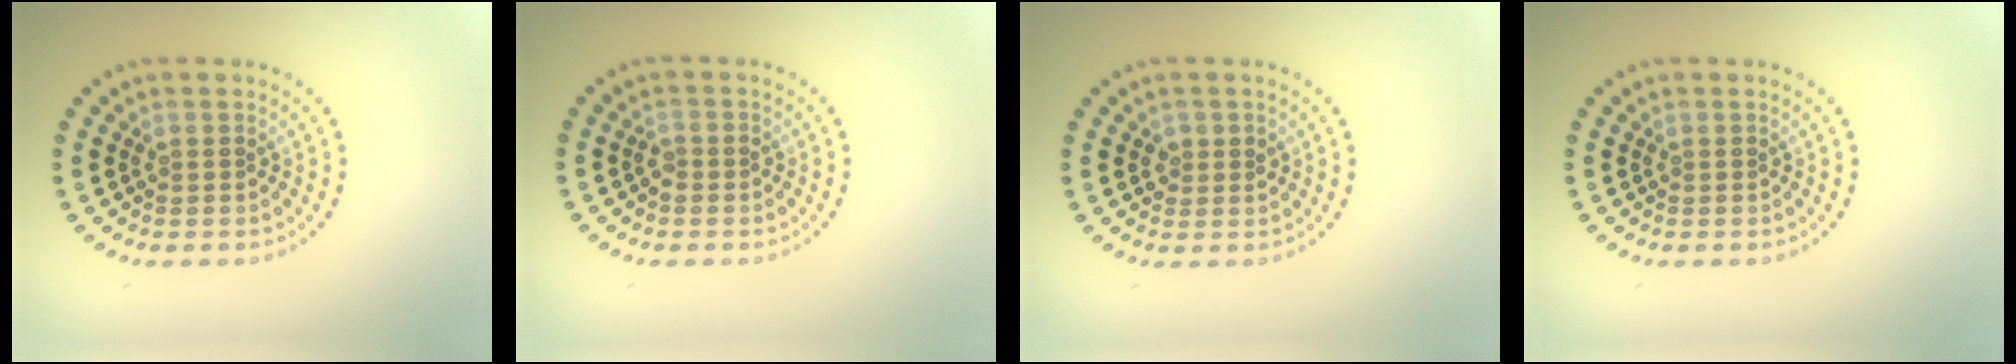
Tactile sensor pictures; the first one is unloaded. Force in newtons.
{"total": 0.9, "press": 0.9, "slide": 0.3}
{"total": 1.3, "press": 1.3, "slide": 0.2}
{"total": 0.0}